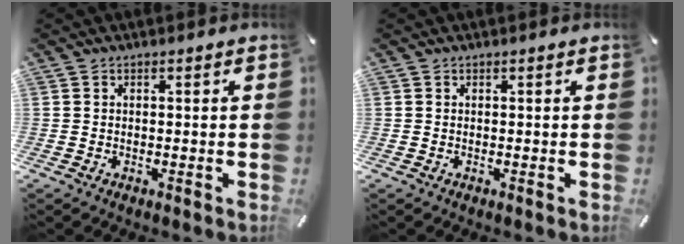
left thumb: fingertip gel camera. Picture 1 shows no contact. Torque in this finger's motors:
{"motor_torque": [-0.27, -0.16, -0.05, 0.14, -0.09]}